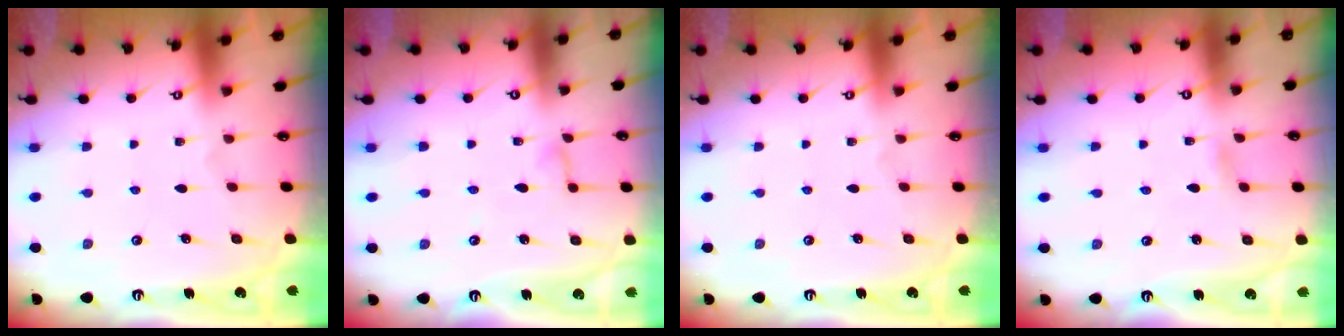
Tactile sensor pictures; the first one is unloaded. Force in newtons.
{"total": 3.8, "press": 3.8, "slide": 0.3}
{"total": 0.0}
{"total": 1.0, "press": 1.0, "slide": 0.1}